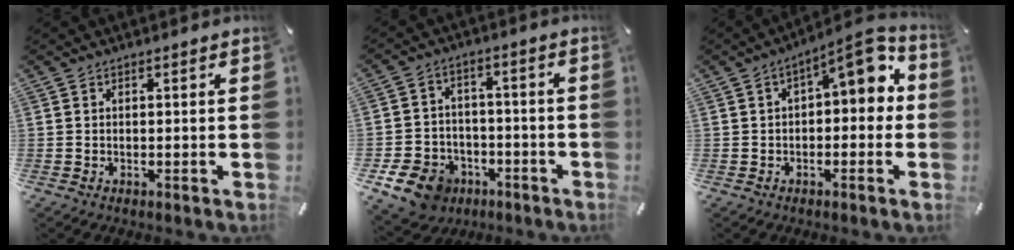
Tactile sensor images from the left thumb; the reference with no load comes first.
{"total": 10.4, "force": [-6.0, 7.6, 3.9], "torque": [-0.075, 0.045, -0.107]}
{"total": 7.9, "force": [2.5, 3.3, 6.8], "torque": [-0.086, -0.024, 0.031]}